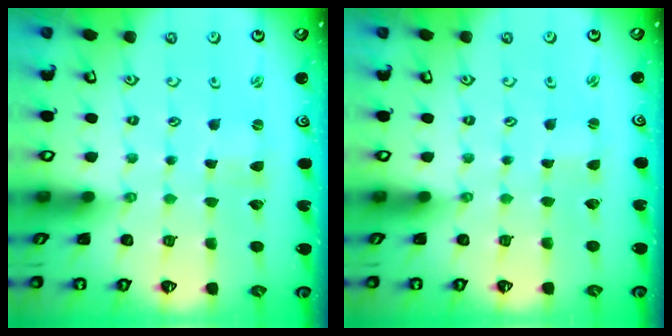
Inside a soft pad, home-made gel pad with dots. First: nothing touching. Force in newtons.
{"total": 0.0}